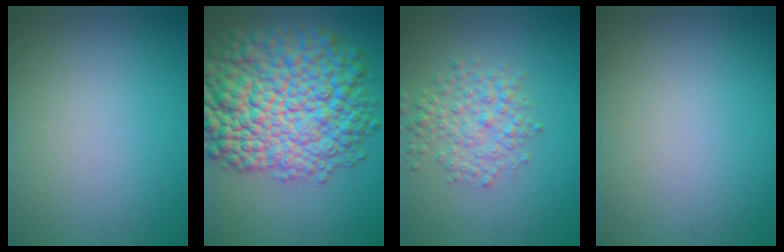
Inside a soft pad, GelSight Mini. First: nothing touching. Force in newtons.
{"total": 13.8, "press": 13.8, "slide": 0.4}
{"total": 3.5, "press": 3.5, "slide": 0.1}
{"total": 0.0}